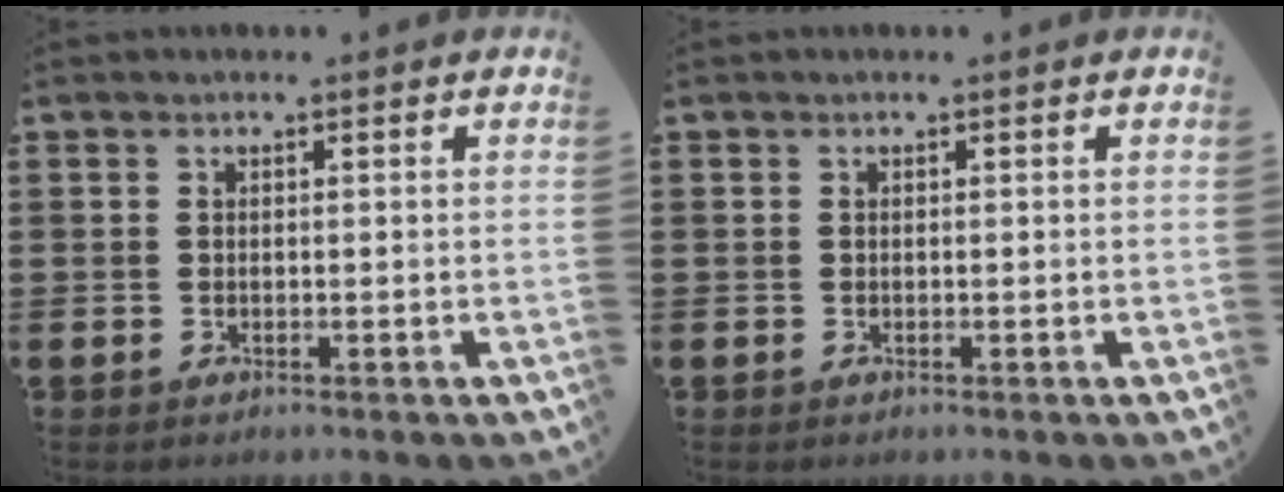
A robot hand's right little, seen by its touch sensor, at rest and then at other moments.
{"total": 0.0}